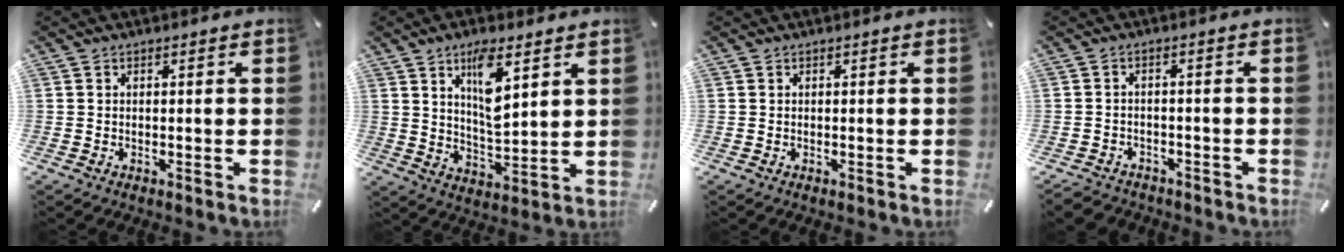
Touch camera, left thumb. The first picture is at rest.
{"total": 10.8, "force": [5.5, 4.2, 8.3], "torque": [-0.140, -0.017, 0.093]}
{"total": 0.0}
{"total": 3.0, "force": [-2.4, 1.8, 0.7], "torque": [-0.025, 0.009, -0.051]}